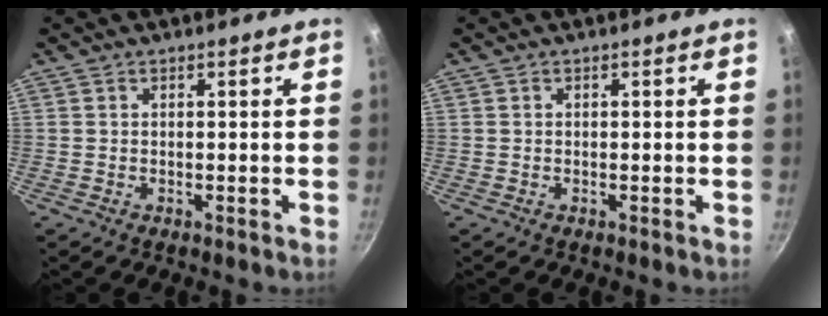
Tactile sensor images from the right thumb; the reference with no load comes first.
{"total": 0.0}